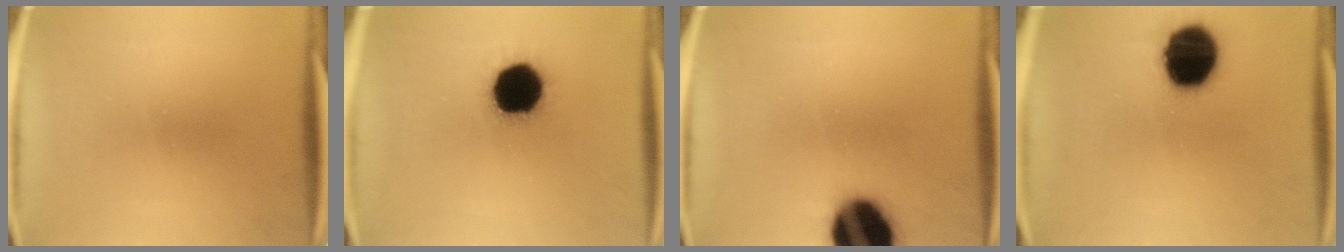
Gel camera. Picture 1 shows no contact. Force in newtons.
{"total": 18.5}
{"total": 19.9}
{"total": 18.6}